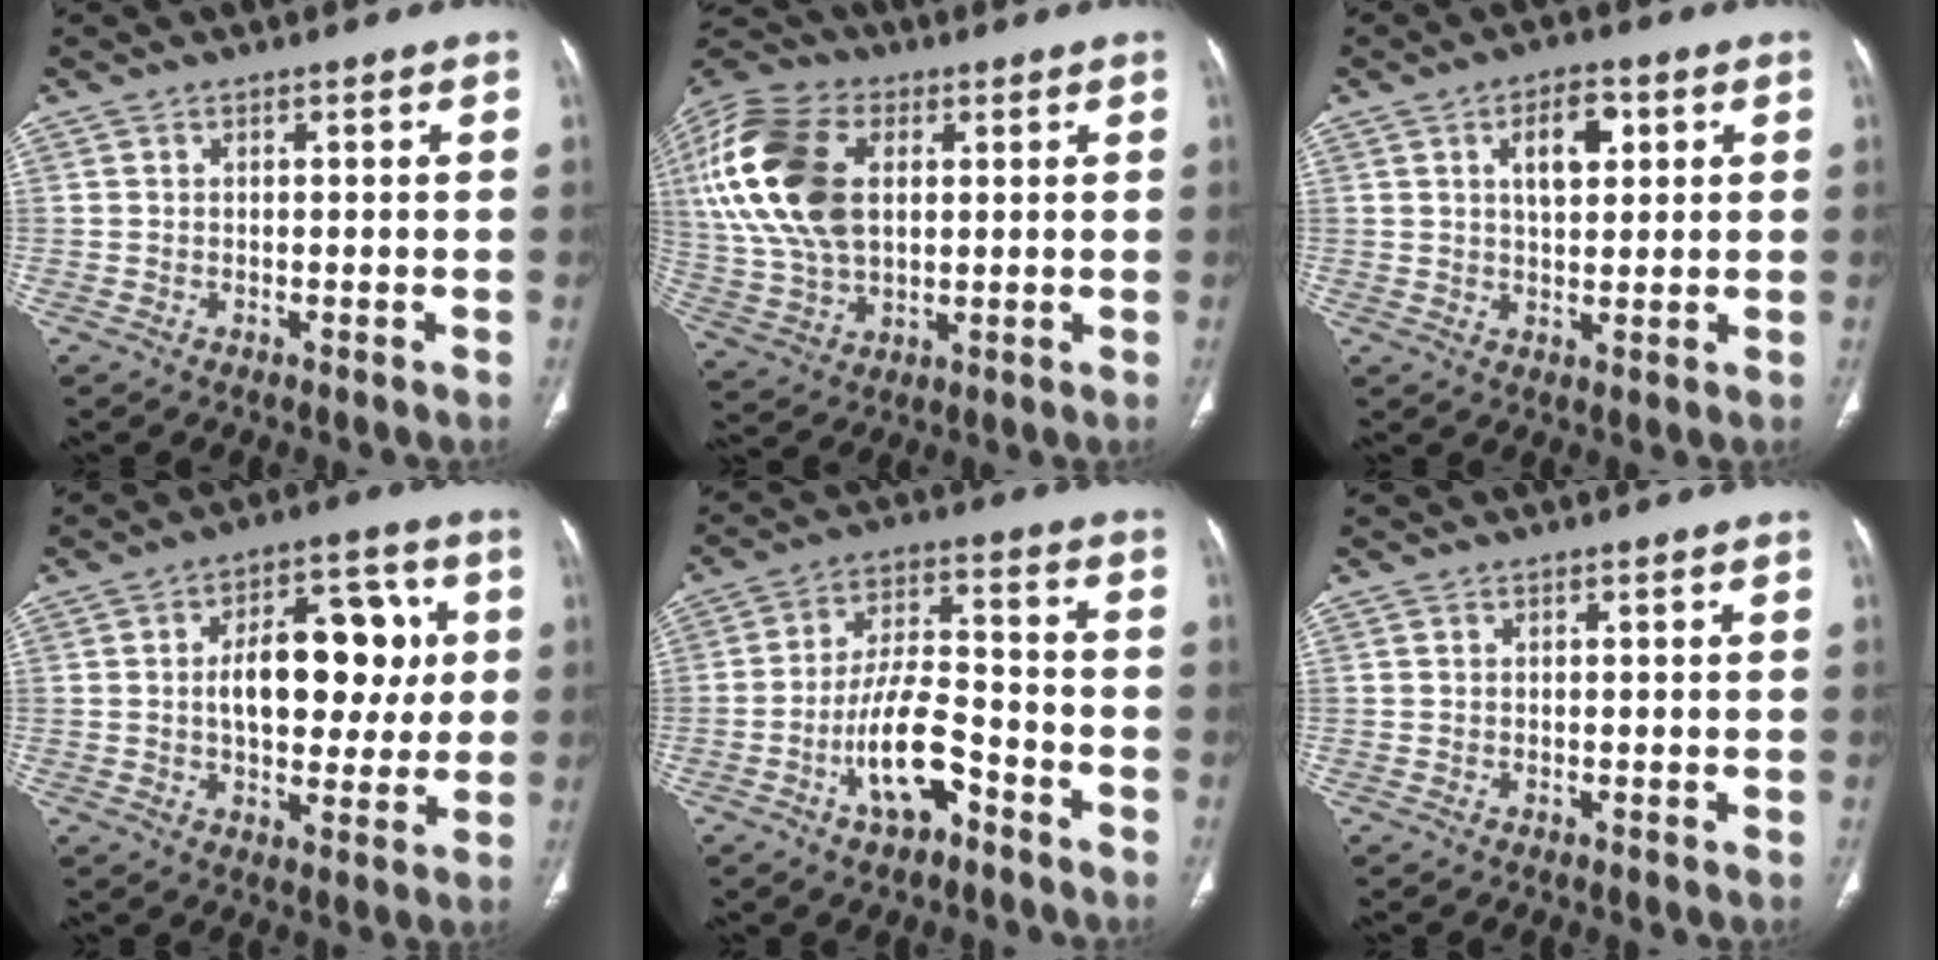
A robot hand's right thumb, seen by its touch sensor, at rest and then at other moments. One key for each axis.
{"total": 23.9, "fx": 5.4, "fy": 15.2, "fz": 17.6, "tx": -0.393, "ty": 0.007, "tz": 0.099}
{"total": 7.0, "fx": 2.3, "fy": 3.7, "fz": 5.5, "tx": -0.067, "ty": -0.003, "tz": 0.039}
{"total": 16.0, "fx": 1.8, "fy": 9.1, "fz": 13.0, "tx": -0.146, "ty": 0.018, "tz": 0.026}
{"total": 11.4, "fx": -5.8, "fy": 4.9, "fz": 8.6, "tx": -0.155, "ty": 0.043, "tz": -0.099}
{"total": 0.0}